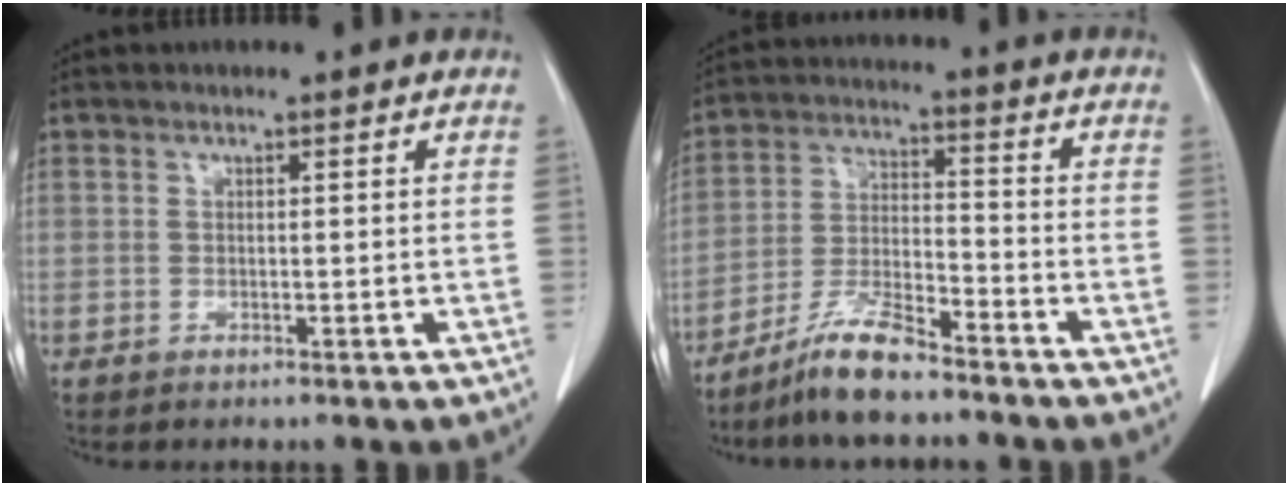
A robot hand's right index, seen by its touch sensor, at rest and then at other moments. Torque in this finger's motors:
{"motor_torque": [0.02, -0.07, -0.17, -0.06]}